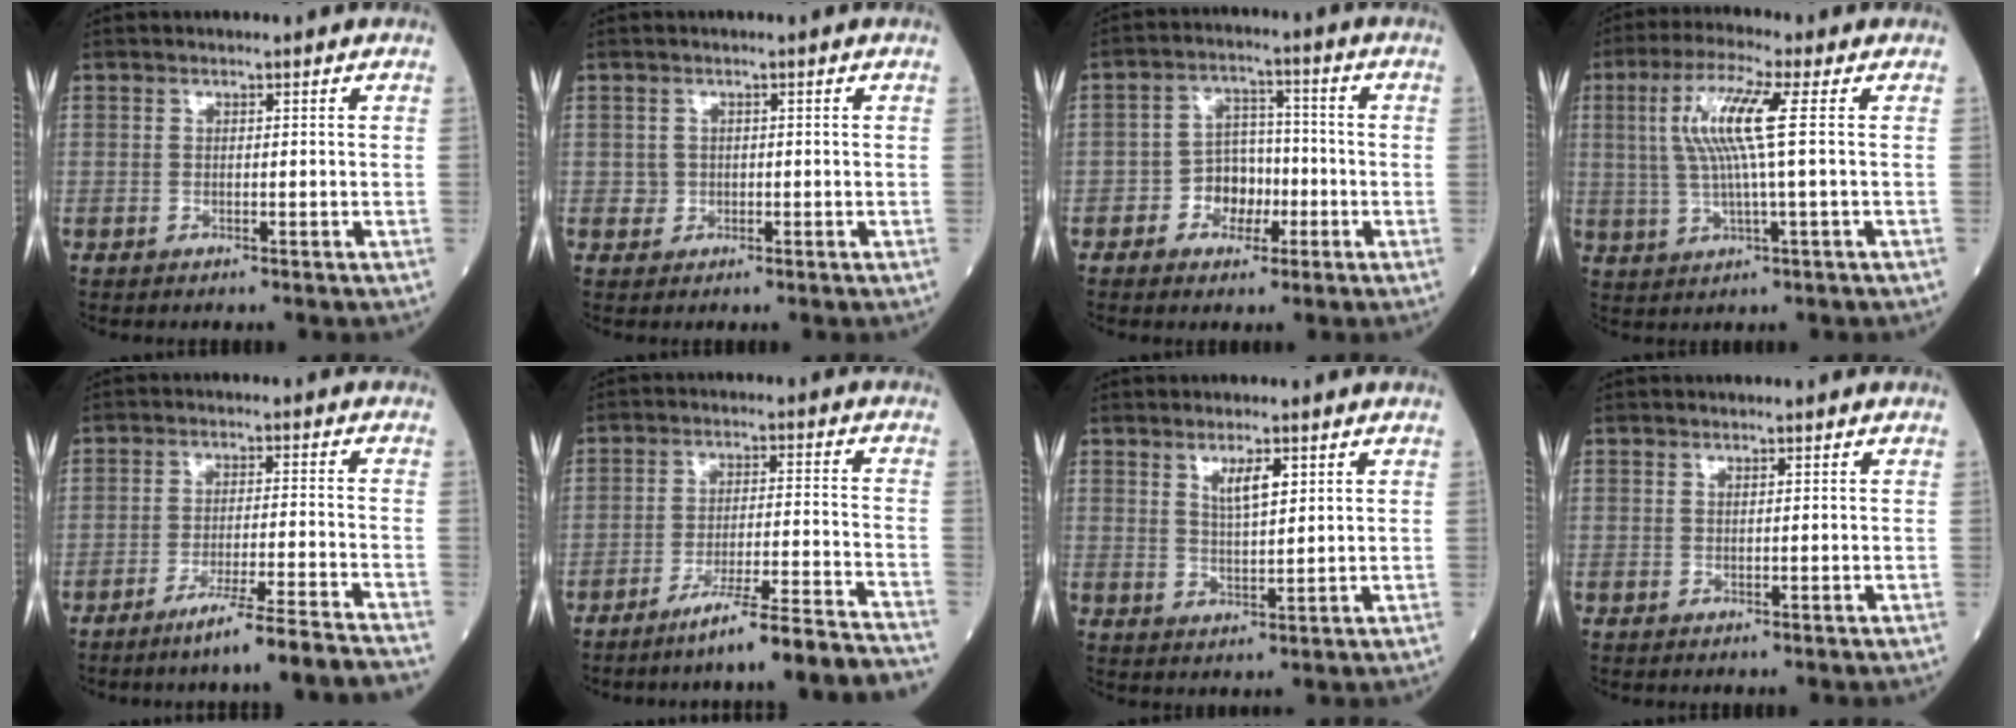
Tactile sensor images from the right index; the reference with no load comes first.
{"total": 1.3, "force": [-0.1, 1.3, 0.1], "torque": [0.003, 0.004, -0.002]}
{"total": 5.9, "force": [-2.1, 4.4, 3.4], "torque": [-0.056, 0.018, -0.038]}
{"total": 9.1, "force": [1.8, -0.2, 8.9], "torque": [-0.190, 0.009, 0.033]}
{"total": 10.6, "force": [-9.0, -2.0, 5.4], "torque": [-0.053, -0.020, -0.140]}
{"total": 14.8, "force": [-13.3, -1.8, 6.2], "torque": [-0.069, -0.001, -0.201]}
{"total": 4.1, "force": [2.1, 0.9, 3.4], "torque": [-0.064, 0.000, 0.040]}
{"total": 0.0}